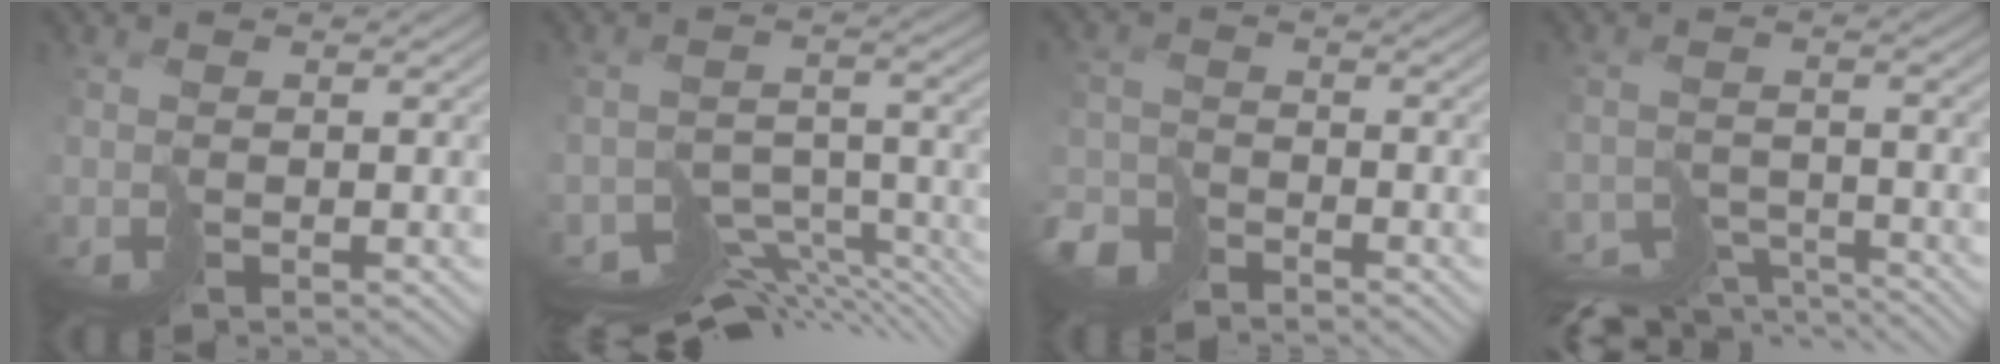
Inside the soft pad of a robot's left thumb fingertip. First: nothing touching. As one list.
[{"total": 10.5, "force": [-9.0, 3.5, 4.1], "torque": [-0.063, -0.020, -0.124]}, {"total": 5.8, "force": [-4.9, 2.3, 2.0], "torque": [-0.039, -0.003, -0.110]}, {"total": 7.9, "force": [-7.3, 2.2, 2.1], "torque": [-0.022, -0.012, -0.112]}]